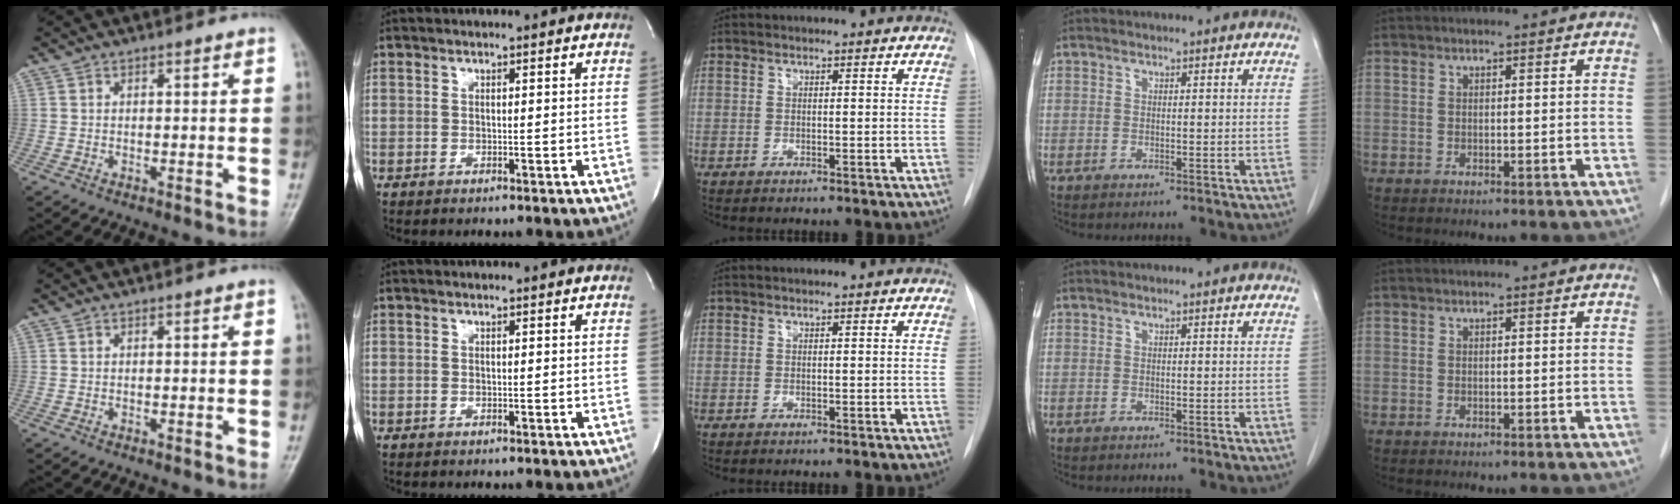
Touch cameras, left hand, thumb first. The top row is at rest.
{}